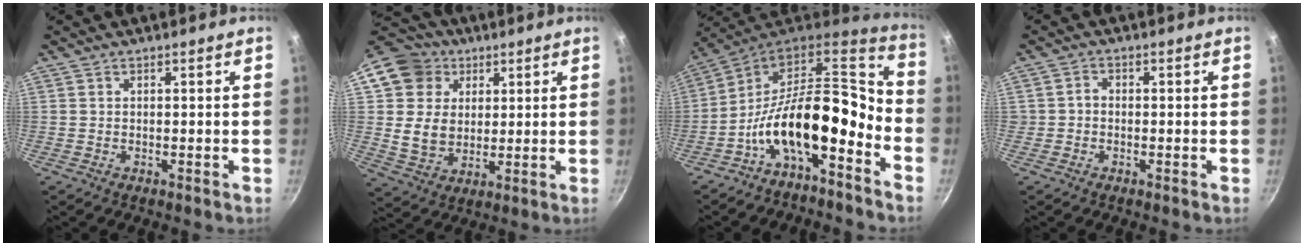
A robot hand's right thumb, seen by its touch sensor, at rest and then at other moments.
{"total": 13.9, "force": [4.8, 11.8, 5.7], "torque": [-0.077, -0.003, 0.085]}
{"total": 16.1, "force": [-7.3, 7.1, 12.5], "torque": [-0.185, 0.080, -0.138]}
{"total": 1.6, "force": [-0.5, 1.4, 0.6], "torque": [-0.004, 0.010, -0.011]}